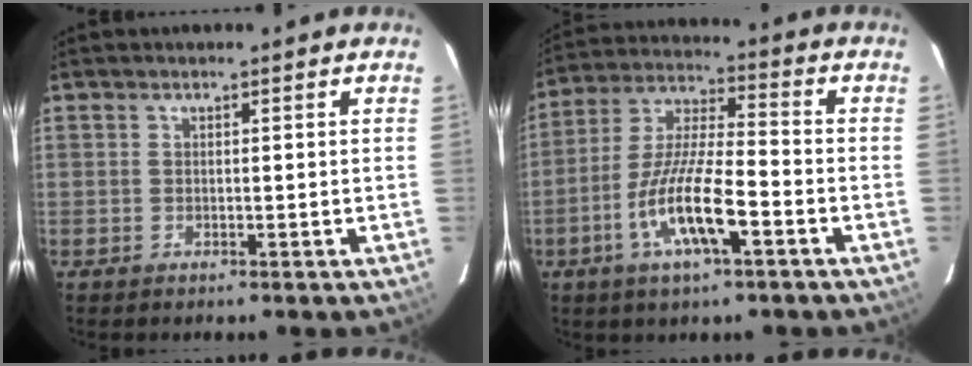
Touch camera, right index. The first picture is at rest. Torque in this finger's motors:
{"motor_torque": [1.19, -0.95, 0.49, 0.21]}